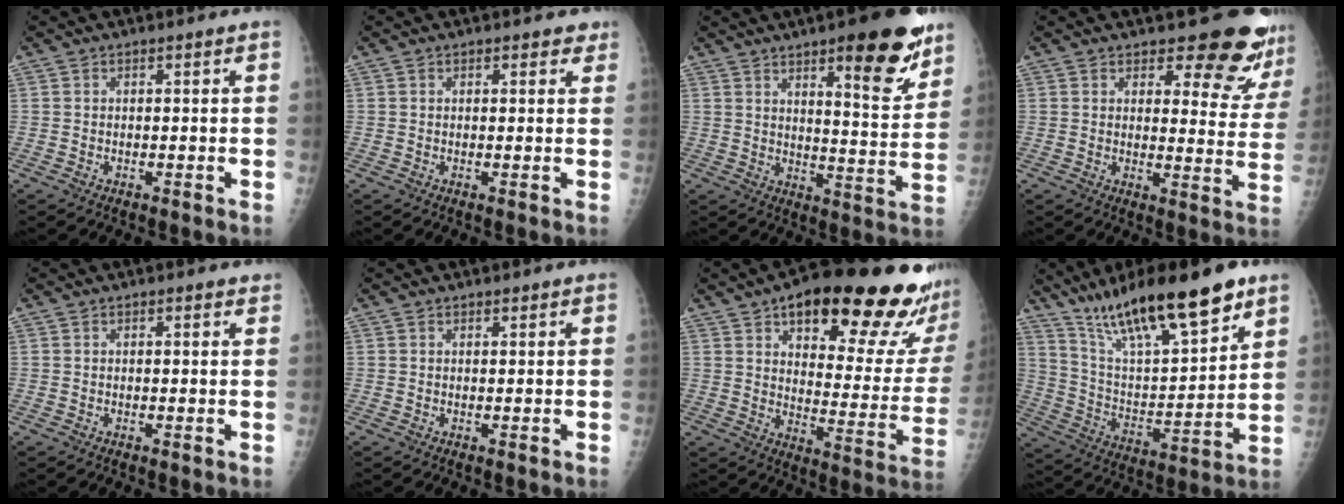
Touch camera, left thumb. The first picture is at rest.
{"total": 2.0, "force": [1.4, 1.0, 1.0], "torque": [0.007, -0.003, 0.011]}
{"total": 15.8, "force": [9.5, 4.0, 11.9], "torque": [-0.131, -0.061, 0.137]}
{"total": 13.8, "force": [12.2, 4.2, 4.9], "torque": [-0.013, -0.101, 0.131]}
{"total": 1.4, "force": [1.1, 0.4, 0.8], "torque": [-0.007, -0.003, 0.013]}
{"total": 0.9, "force": [0.7, 0.2, 0.3], "torque": [-0.005, -0.005, 0.012]}
{"total": 27.2, "force": [18.1, 8.1, 18.6], "torque": [-0.209, -0.073, 0.243]}
{"total": 23.6, "force": [16.0, 5.9, 16.4], "torque": [-0.252, -0.058, 0.278]}